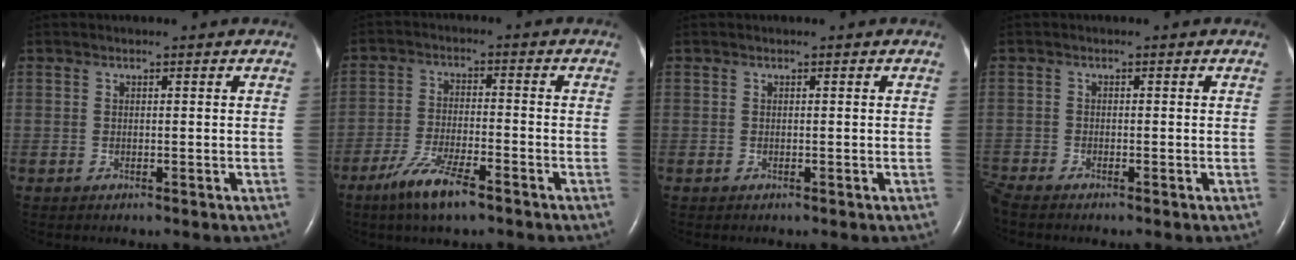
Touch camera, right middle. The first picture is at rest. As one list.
[{"total": 7.5, "force": [-5.1, 1.2, 5.4], "torque": [-0.116, -0.012, -0.093]}, {"total": 0.0}, {"total": 1.6, "force": [-1.6, -0.1, 0.3], "torque": [-0.016, -0.008, -0.034]}]